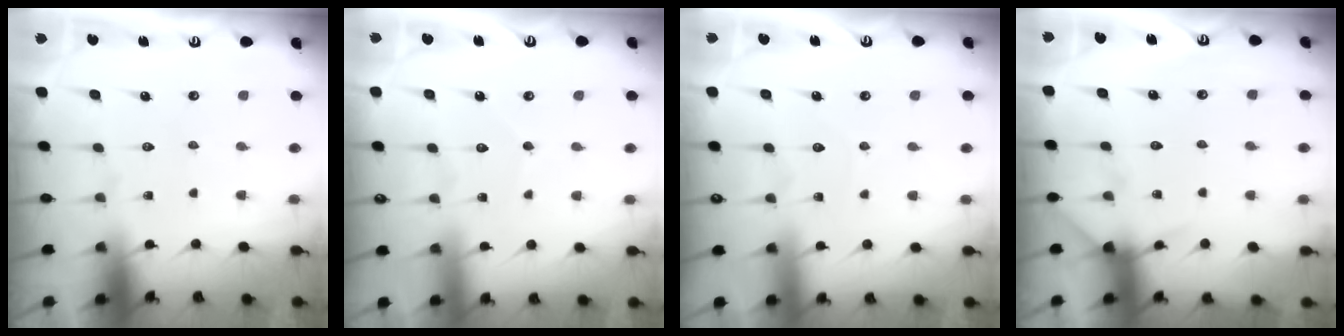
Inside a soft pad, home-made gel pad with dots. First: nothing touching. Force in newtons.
{"total": 3.5, "press": 3.5, "slide": 0.4}
{"total": 3.2, "press": 3.2, "slide": 0.3}
{"total": 4.4, "press": 4.3, "slide": 0.7}